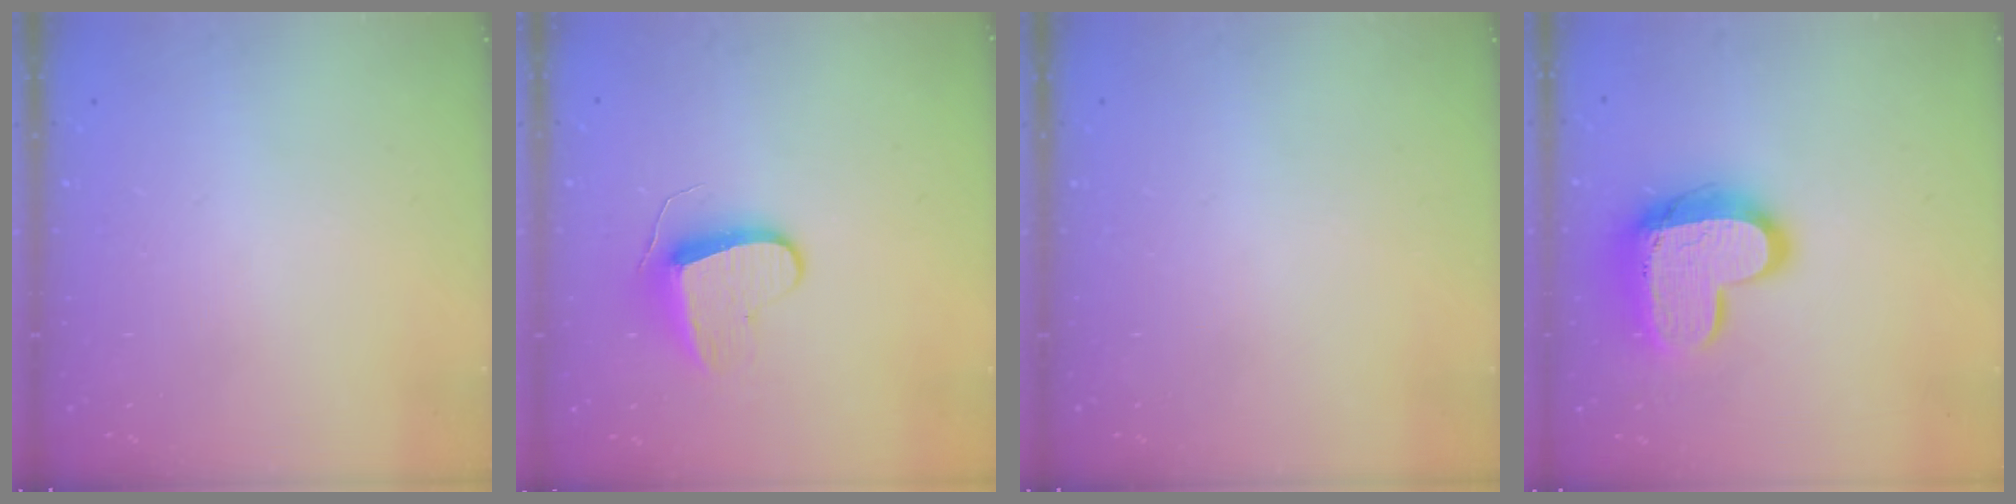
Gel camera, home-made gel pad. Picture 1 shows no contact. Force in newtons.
{"total": 9.5, "press": 9.5, "slide": 0.4}
{"total": 0.0}
{"total": 16.3, "press": 16.3, "slide": 1.0}